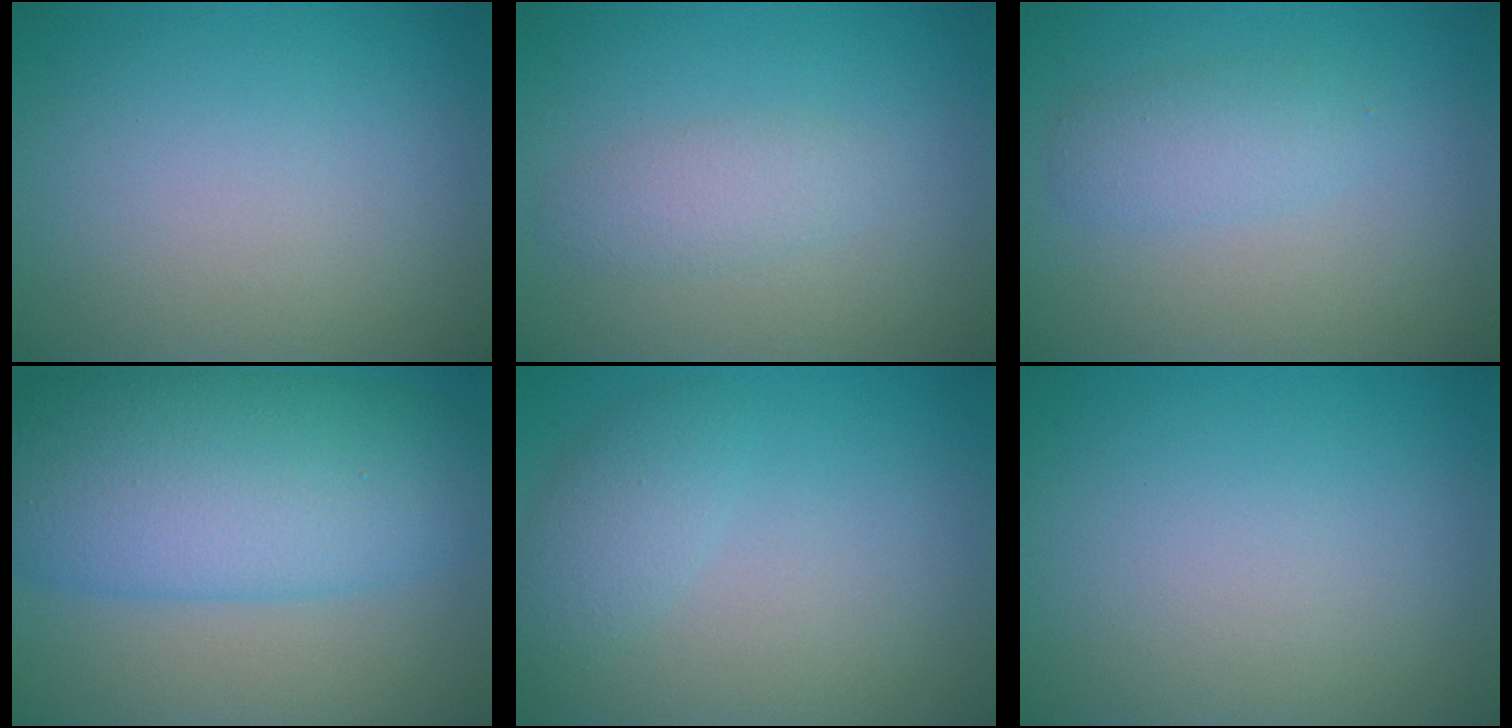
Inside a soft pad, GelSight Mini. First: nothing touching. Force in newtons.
{"total": 2.0, "press": 2.0, "slide": 0.1}
{"total": 2.2, "press": 2.2, "slide": 0.0}
{"total": 11.5, "press": 11.5, "slide": 0.2}
{"total": 2.3, "press": 2.3, "slide": 0.1}
{"total": 0.0}